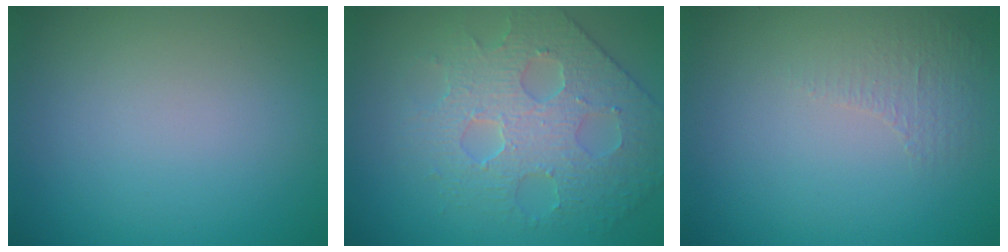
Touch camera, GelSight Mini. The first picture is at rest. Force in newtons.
{"total": 4.6, "press": 4.4, "slide": 1.1}
{"total": 0.9, "press": 0.5, "slide": 0.8}